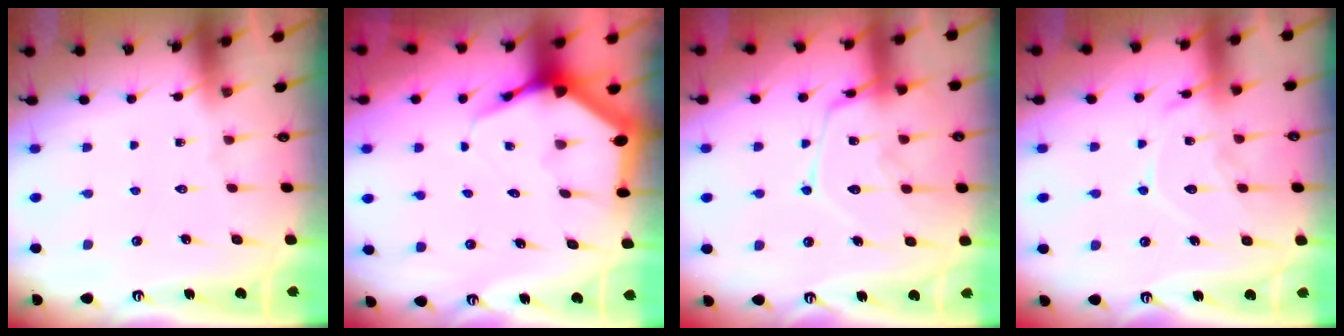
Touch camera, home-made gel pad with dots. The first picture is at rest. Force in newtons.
{"total": 6.6, "press": 6.5, "slide": 0.7}
{"total": 17.4, "press": 17.3, "slide": 1.3}
{"total": 13.0, "press": 13.0, "slide": 1.1}